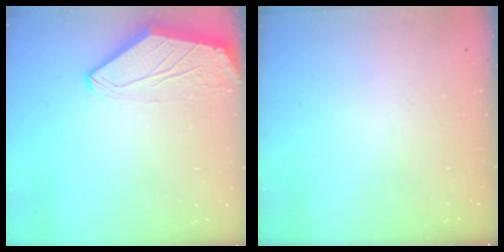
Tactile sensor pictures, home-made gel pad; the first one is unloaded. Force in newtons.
{"total": 0.0}